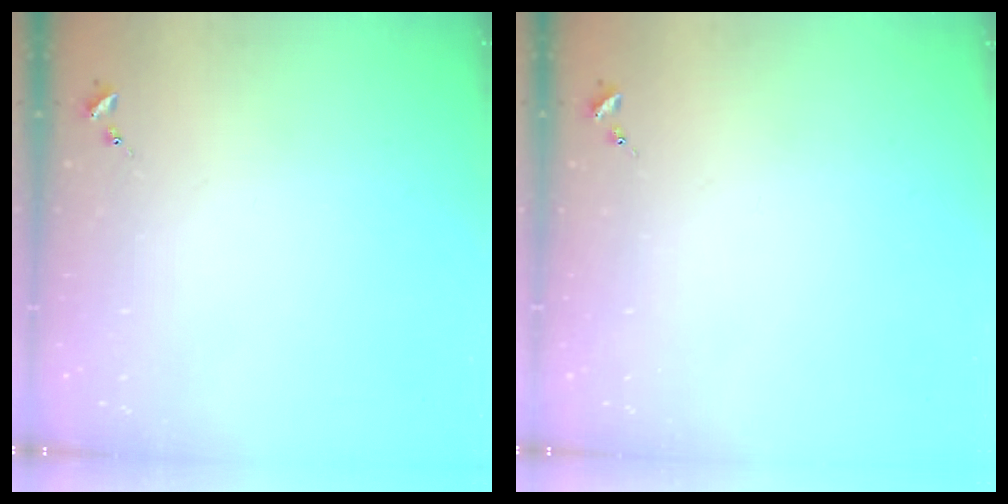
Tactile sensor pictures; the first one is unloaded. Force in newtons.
{"total": 0.0}